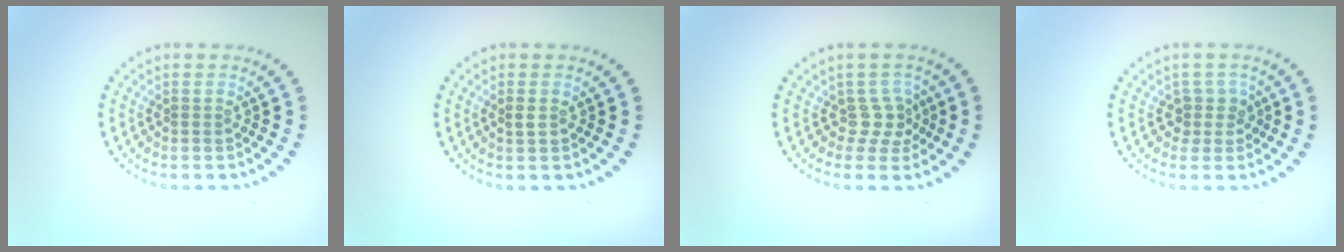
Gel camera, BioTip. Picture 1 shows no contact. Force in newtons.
{"total": 0.8, "press": 0.8, "slide": 0.1}
{"total": 2.1, "press": 1.4, "slide": 1.5}
{"total": 1.8, "press": 1.4, "slide": 1.1}